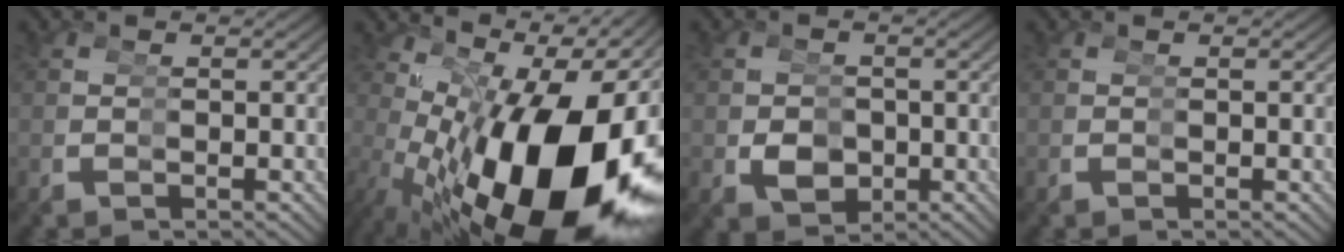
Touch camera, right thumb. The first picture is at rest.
{"total": 14.5, "force": [-2.0, 7.2, 12.4], "torque": [-0.239, -0.020, -0.006]}
{"total": 3.3, "force": [-0.1, 2.9, 1.5], "torque": [-0.042, -0.010, 0.013]}
{"total": 0.0}